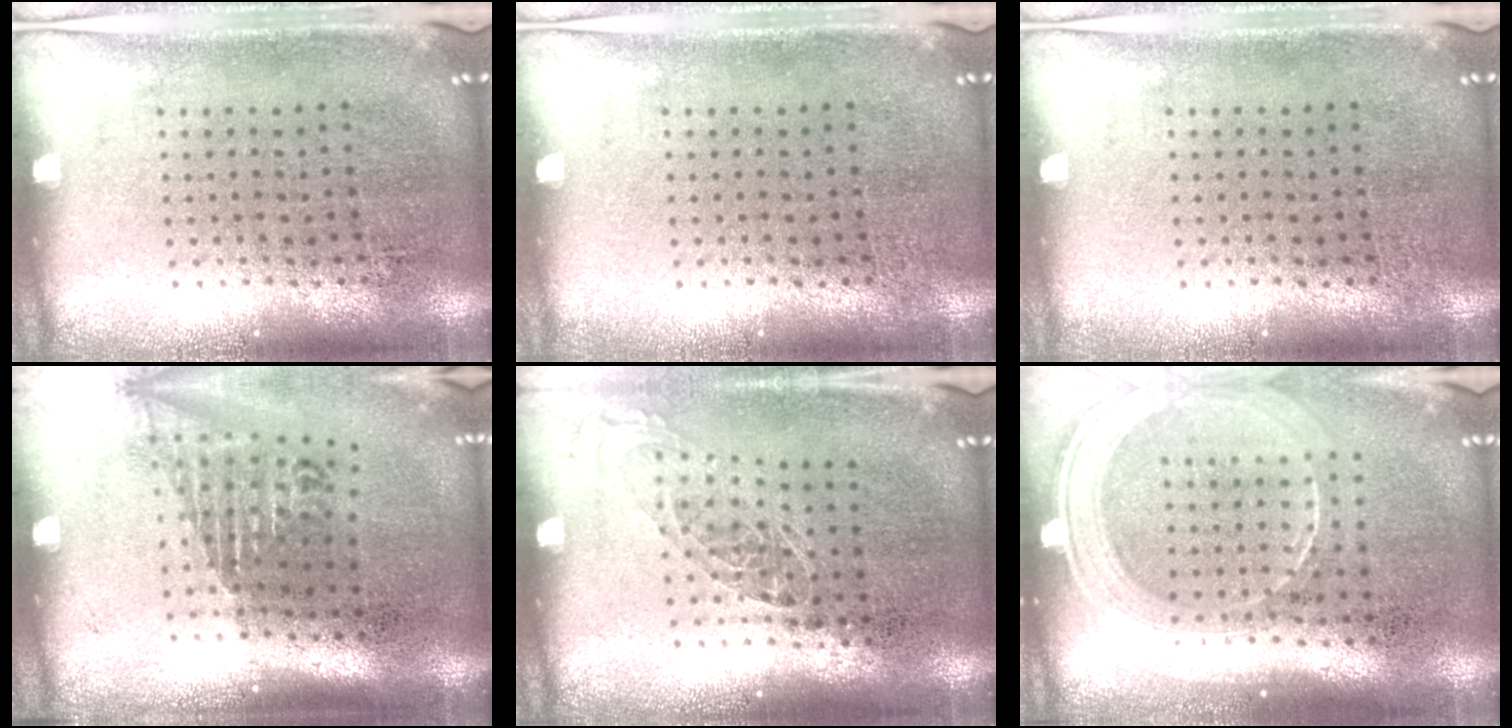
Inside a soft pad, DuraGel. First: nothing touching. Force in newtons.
{"total": 0.0}
{"total": 0.0}
{"total": 1.7, "press": 1.3, "slide": 1.1}
{"total": 1.1, "press": 0.9, "slide": 0.6}
{"total": 1.8, "press": 1.6, "slide": 0.7}